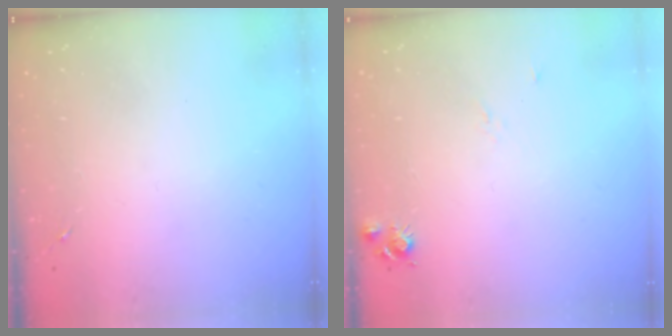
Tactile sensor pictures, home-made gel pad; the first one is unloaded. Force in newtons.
{"total": 6.5, "press": 6.5, "slide": 0.8}